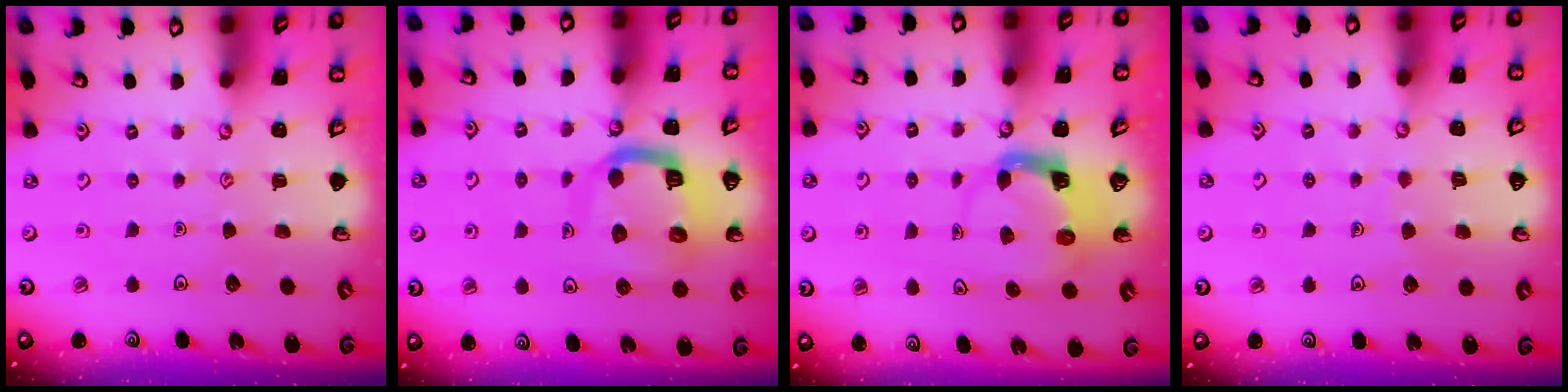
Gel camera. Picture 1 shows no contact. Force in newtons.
{"total": 12.4, "press": 12.3, "slide": 1.4}
{"total": 4.2, "press": 4.2, "slide": 0.2}
{"total": 2.9, "press": 2.9, "slide": 0.2}